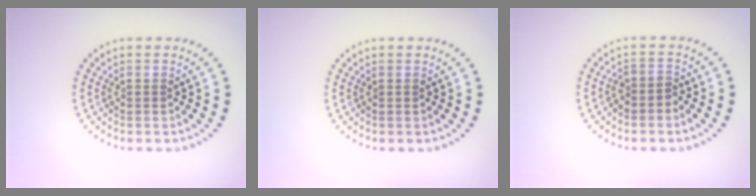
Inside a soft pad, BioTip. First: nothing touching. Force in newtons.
{"total": 0.0}
{"total": 1.5, "press": 1.1, "slide": 0.9}